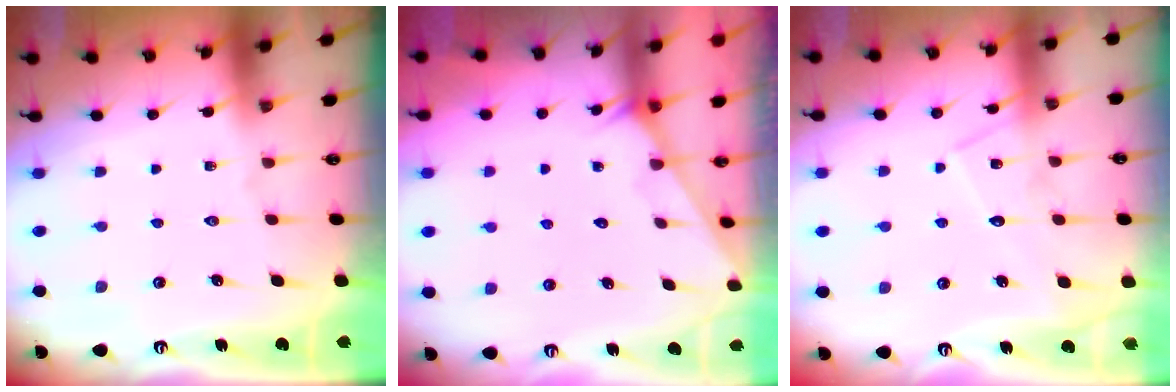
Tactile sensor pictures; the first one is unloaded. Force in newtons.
{"total": 1.3, "press": 1.3, "slide": 0.1}
{"total": 9.6, "press": 9.6, "slide": 0.6}